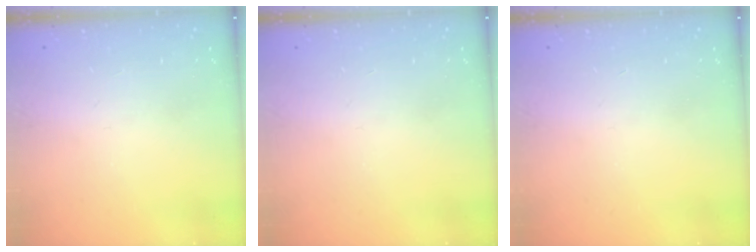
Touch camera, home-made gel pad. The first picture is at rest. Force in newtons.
{"total": 0.0}
{"total": 0.0}